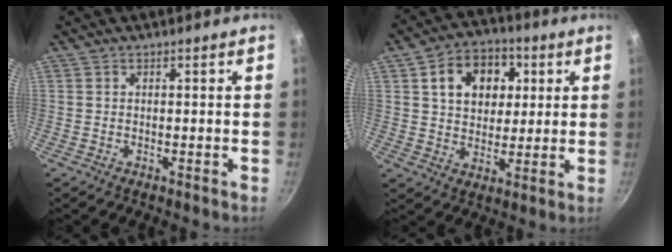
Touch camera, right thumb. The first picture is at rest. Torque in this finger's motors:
{"motor_torque": [-0.59, 0.83, 0.72, 0.49, 0.16]}